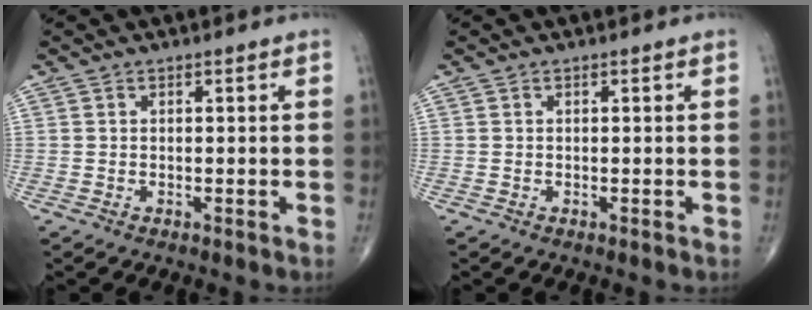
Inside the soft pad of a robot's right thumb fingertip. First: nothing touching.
{"total": 0.0}